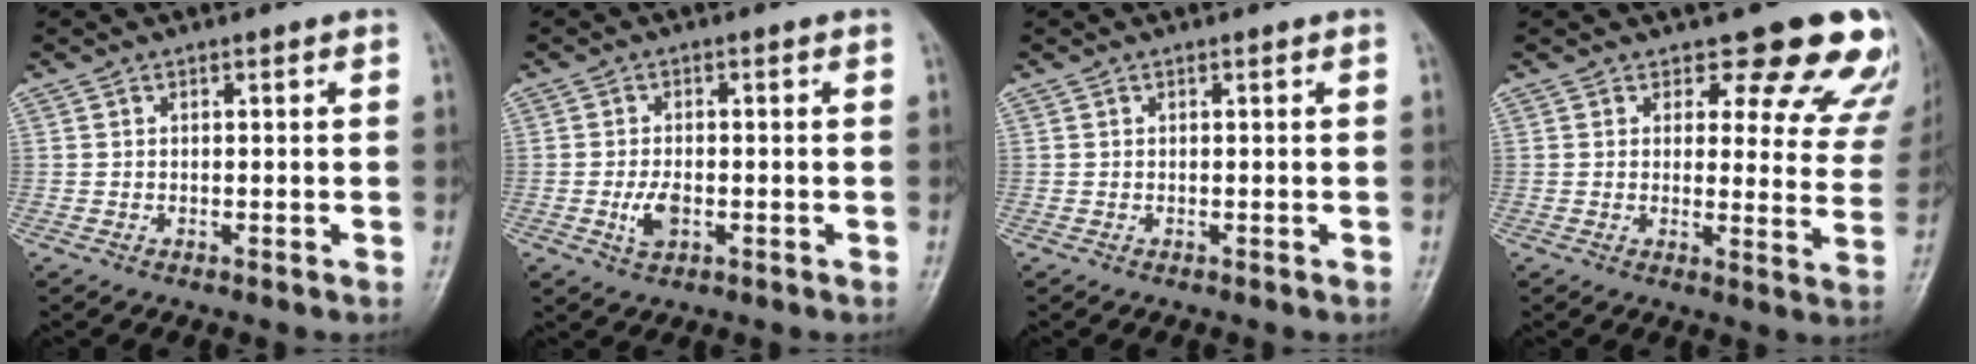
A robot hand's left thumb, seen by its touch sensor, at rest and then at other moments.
{"total": 3.9, "force": [-1.1, 2.2, 3.0], "torque": [-0.058, 0.000, -0.019]}
{"total": 0.0}
{"total": 14.3, "force": [12.0, 5.8, 5.2], "torque": [0.005, -0.081, 0.111]}